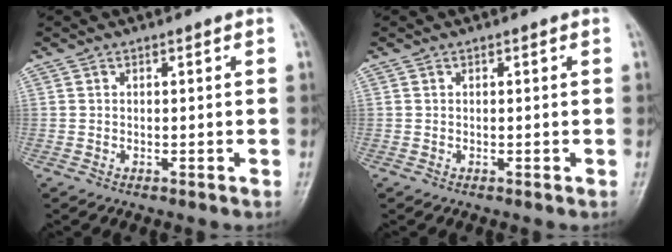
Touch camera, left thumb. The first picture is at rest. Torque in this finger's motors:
{"motor_torque": [0.00, 0.01, 0.00, 0.00, 0.02]}